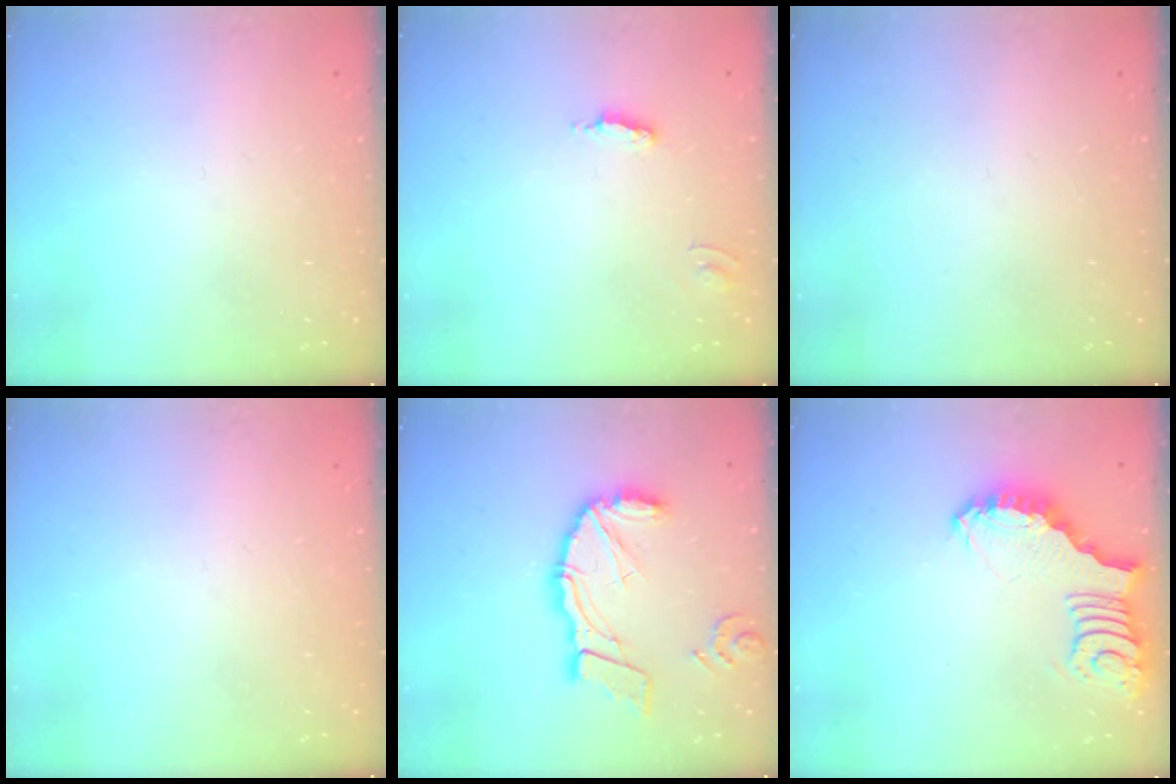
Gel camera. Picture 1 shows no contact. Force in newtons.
{"total": 3.2, "press": 3.2, "slide": 0.2}
{"total": 0.0}
{"total": 0.0}
{"total": 16.1, "press": 16.0, "slide": 2.2}
{"total": 3.3, "press": 3.3, "slide": 0.6}